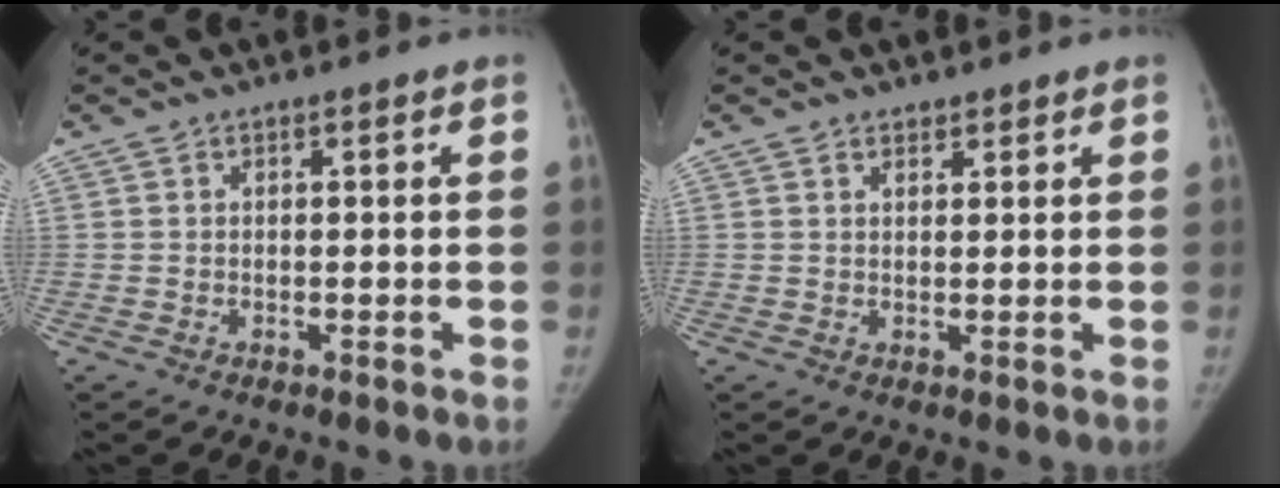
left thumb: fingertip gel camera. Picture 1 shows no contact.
{"total": 1.6, "force": [1.3, 0.9, 0.3], "torque": [0.007, -0.009, 0.019]}